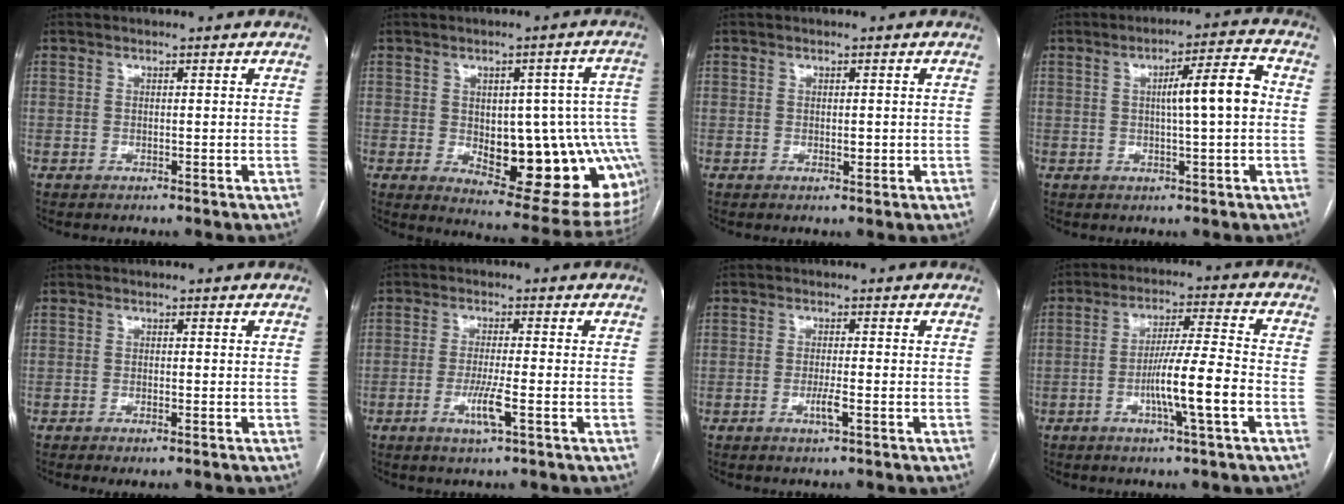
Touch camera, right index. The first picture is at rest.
{"total": 20.5, "force": [-3.2, 7.8, 18.7], "torque": [-0.161, 0.021, -0.014]}
{"total": 1.4, "force": [-0.1, 0.7, 1.2], "torque": [-0.017, -0.002, 0.001]}
{"total": 7.8, "force": [0.4, 0.5, 7.7], "torque": [-0.117, 0.016, 0.004]}
{"total": 1.4, "force": [-0.9, 0.2, 1.1], "torque": [-0.018, -0.003, -0.011]}
{"total": 4.9, "force": [-1.8, 0.0, 4.5], "torque": [-0.089, -0.011, -0.033]}
{"total": 2.6, "force": [-1.0, 0.1, 2.4], "torque": [-0.046, -0.004, -0.018]}
{"total": 10.0, "force": [-3.1, -0.3, 9.5], "torque": [-0.170, 0.000, -0.056]}